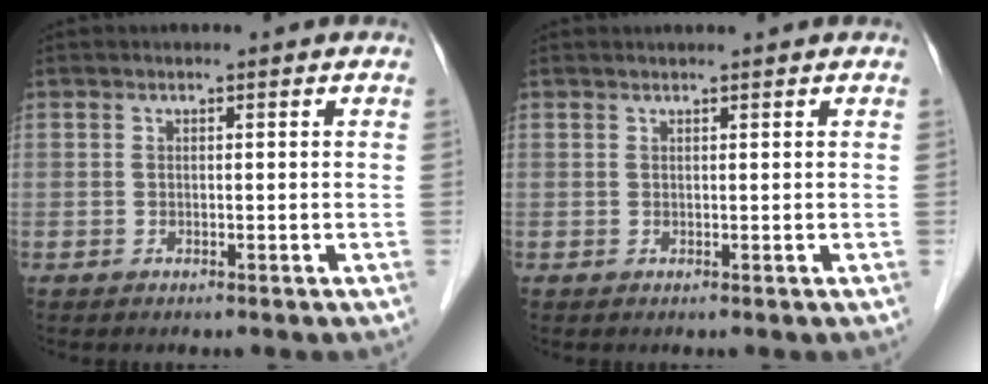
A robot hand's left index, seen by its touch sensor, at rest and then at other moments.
{"total": 1.3, "force": [1.3, 0.0, 0.4], "torque": [-0.006, 0.014, 0.022]}